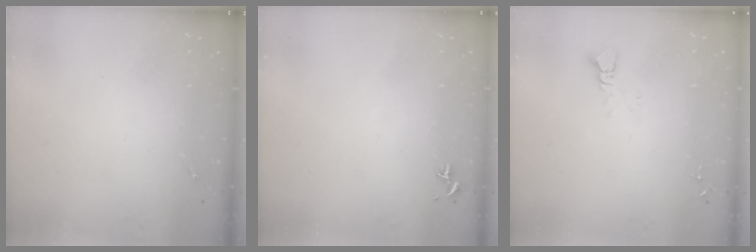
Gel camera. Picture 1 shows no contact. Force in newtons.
{"total": 0.7, "press": 0.5, "slide": 0.4}
{"total": 2.4, "press": 2.4, "slide": 0.1}